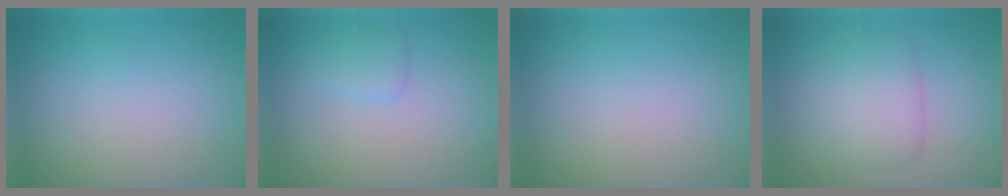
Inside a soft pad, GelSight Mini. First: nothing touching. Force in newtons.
{"total": 1.3, "press": 1.3, "slide": 0.0}
{"total": 0.0}
{"total": 3.5, "press": 3.5, "slide": 0.2}